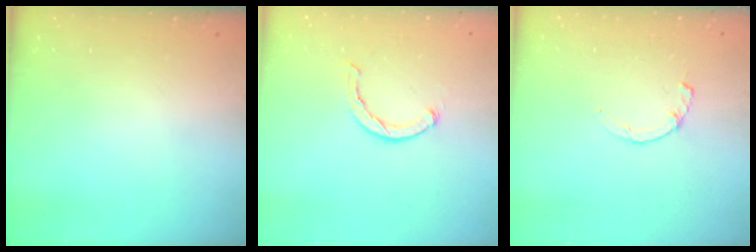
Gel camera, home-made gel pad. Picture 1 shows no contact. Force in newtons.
{"total": 1.8, "press": 1.8, "slide": 0.4}
{"total": 2.2, "press": 2.2, "slide": 0.2}